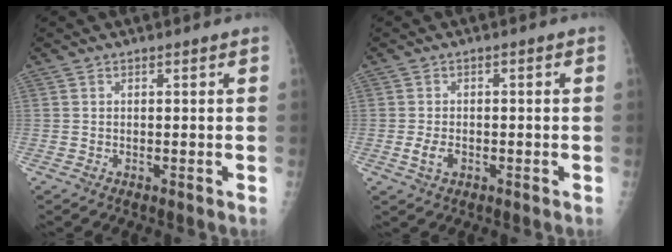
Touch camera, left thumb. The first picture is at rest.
{"total": 2.9, "force": [-1.2, 1.8, 1.9], "torque": [-0.038, 0.005, -0.018]}